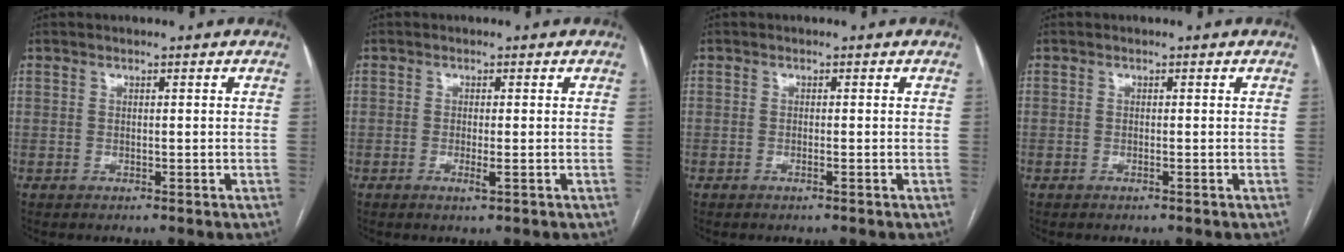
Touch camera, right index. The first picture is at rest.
{"total": 1.5, "force": [-0.4, 0.0, 1.4], "torque": [-0.024, -0.003, -0.006]}
{"total": 0.5, "force": [-0.2, -0.1, 0.4], "torque": [-0.008, 0.002, -0.002]}
{"total": 0.0}